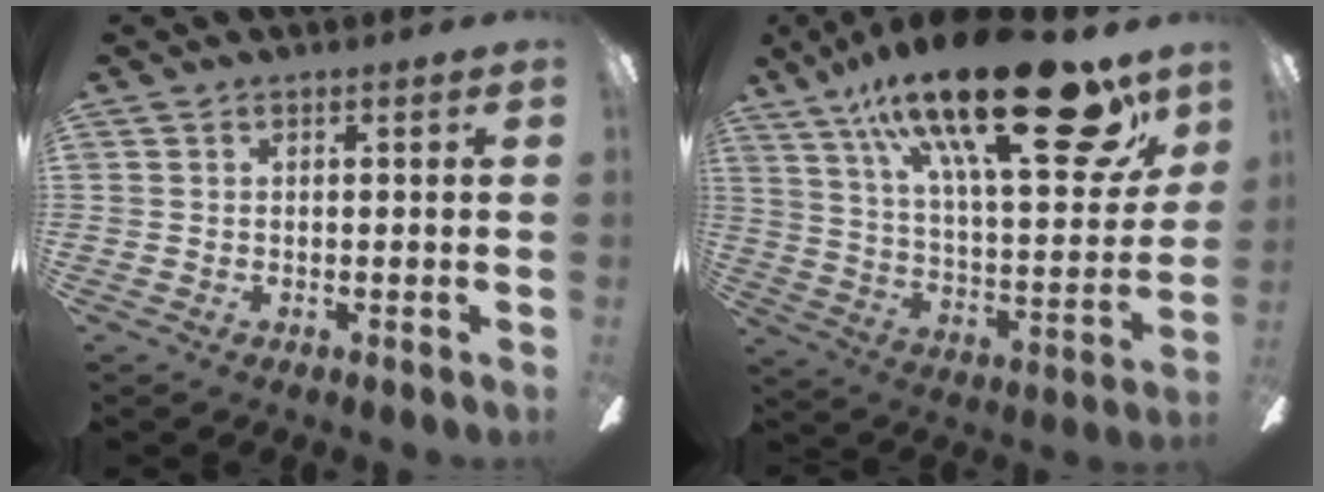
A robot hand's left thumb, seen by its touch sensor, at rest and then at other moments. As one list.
[{"total": 32.4, "force": [18.9, 11.5, 23.6], "torque": [-0.369, -0.100, 0.309]}]